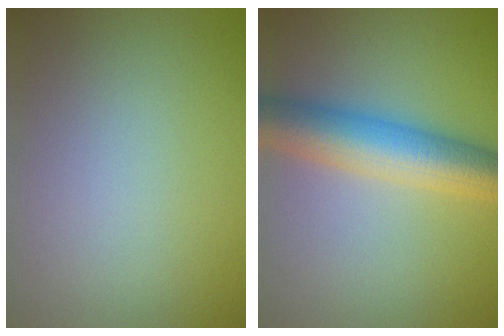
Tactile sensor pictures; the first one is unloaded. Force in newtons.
{"total": 7.6, "press": 7.6, "slide": 0.1}